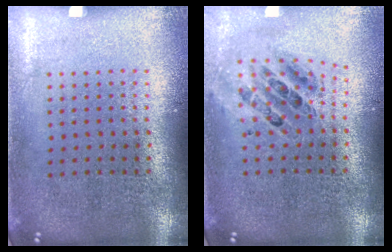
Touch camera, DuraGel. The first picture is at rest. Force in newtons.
{"total": 0.6, "press": 0.6, "slide": 0.0}